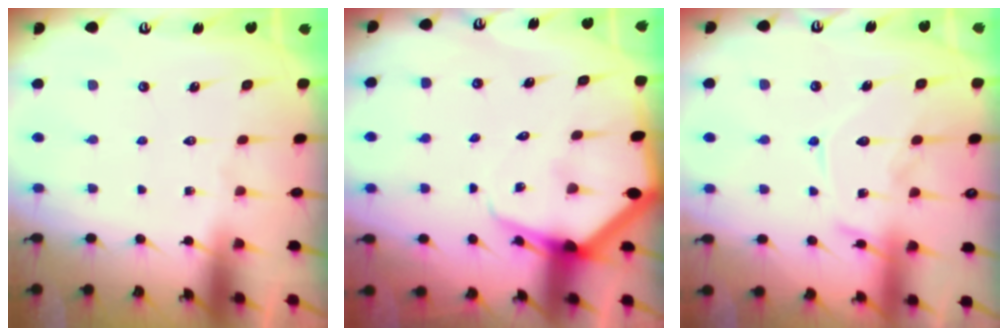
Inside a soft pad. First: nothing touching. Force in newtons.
{"total": 6.1, "press": 6.0, "slide": 0.5}
{"total": 13.6, "press": 13.5, "slide": 1.2}